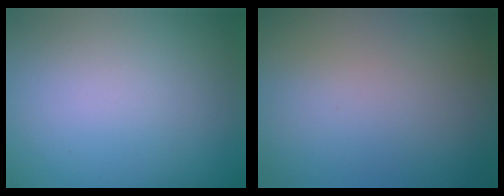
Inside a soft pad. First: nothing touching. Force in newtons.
{"total": 0.0}